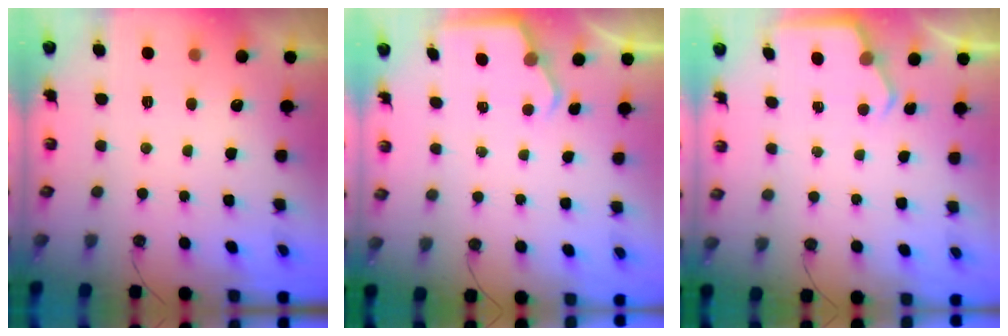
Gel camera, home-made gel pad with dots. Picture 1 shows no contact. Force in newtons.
{"total": 3.0, "press": 2.9, "slide": 0.5}
{"total": 2.6, "press": 2.5, "slide": 0.4}